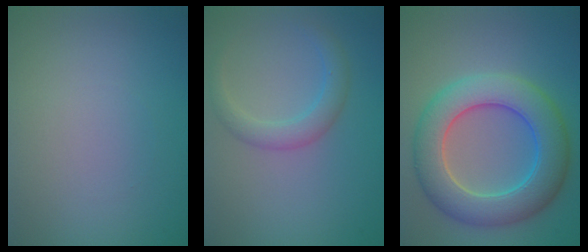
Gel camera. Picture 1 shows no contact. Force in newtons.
{"total": 2.5, "press": 2.5, "slide": 0.1}
{"total": 8.3, "press": 8.3, "slide": 0.2}